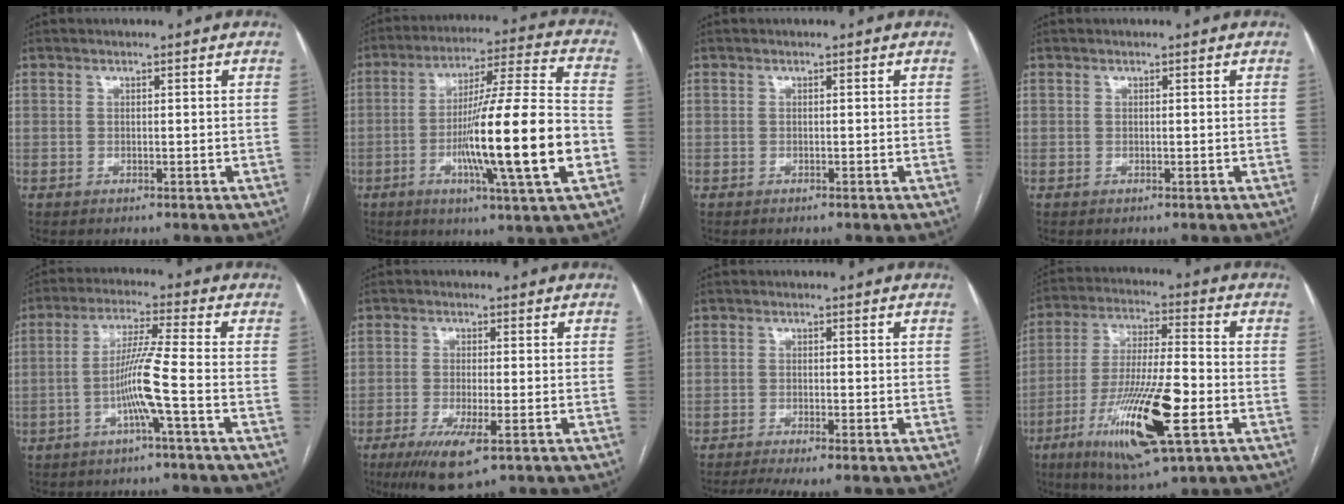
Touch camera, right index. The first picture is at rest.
{"total": 20.0, "force": [-4.8, -0.1, 19.4], "torque": [-0.312, -0.006, -0.080]}
{"total": 0.0}
{"total": 0.0}
{"total": 7.3, "force": [-2.5, -1.4, 6.8], "torque": [-0.135, 0.006, -0.050]}
{"total": 7.5, "force": [-4.0, 1.2, 6.3], "torque": [-0.117, -0.021, -0.064]}
{"total": 5.4, "force": [-4.2, -0.3, 3.3], "torque": [-0.052, -0.006, -0.068]}
{"total": 17.7, "force": [-6.7, 2.7, 16.2], "torque": [-0.318, -0.025, -0.115]}